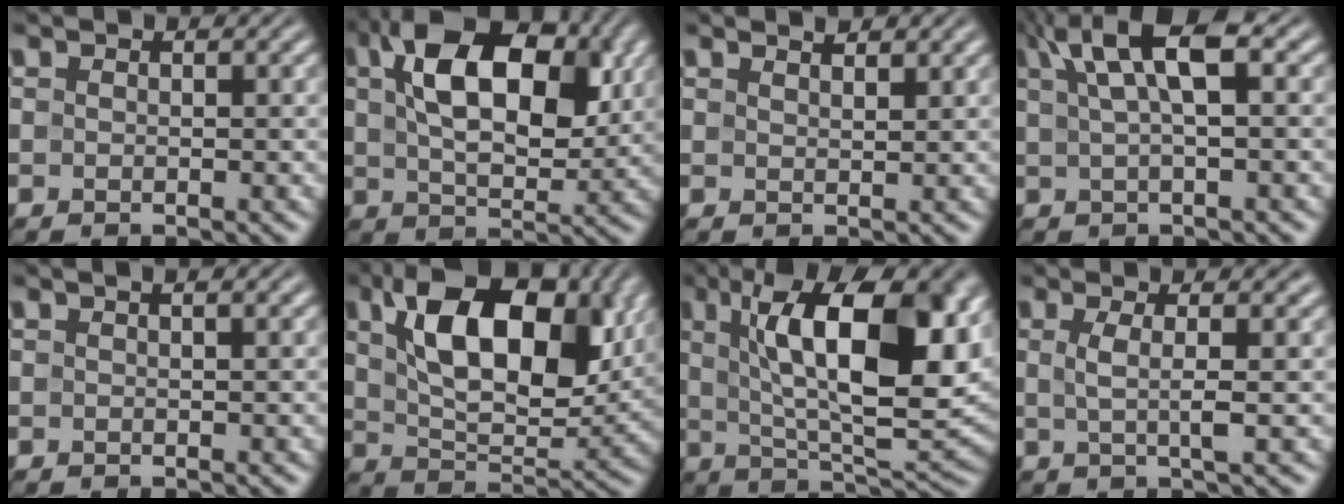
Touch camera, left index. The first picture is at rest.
{"total": 11.8, "force": [3.4, 6.5, 9.3], "torque": [-0.154, 0.015, 0.053]}
{"total": 1.9, "force": [1.6, 0.4, 0.9], "torque": [-0.004, 0.001, 0.015]}
{"total": 6.3, "force": [2.6, 1.9, 5.4], "torque": [-0.088, 0.016, 0.044]}
{"total": 1.7, "force": [1.0, 0.4, 1.3], "torque": [-0.019, 0.003, 0.007]}
{"total": 12.8, "force": [4.5, 7.1, 9.7], "torque": [-0.156, 0.002, 0.080]}
{"total": 15.0, "force": [4.4, 5.8, 13.1], "torque": [-0.197, 0.003, 0.066]}
{"total": 3.6, "force": [0.6, 0.9, 3.4], "torque": [-0.055, 0.001, 0.006]}